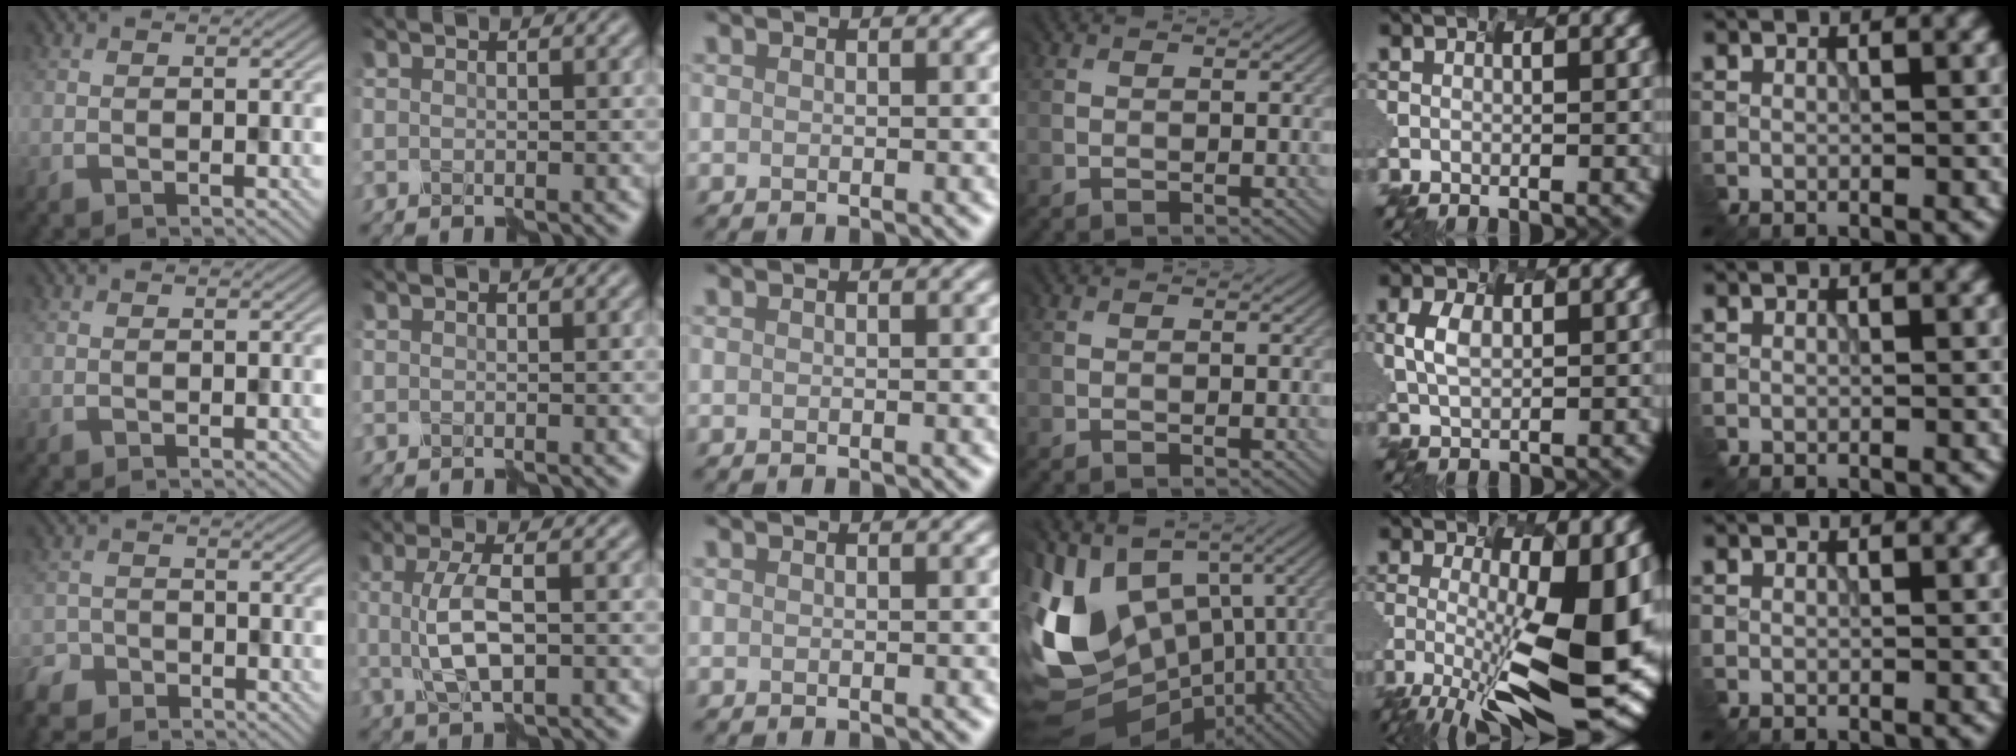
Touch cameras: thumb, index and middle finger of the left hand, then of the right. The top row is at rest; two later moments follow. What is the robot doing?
{"motion": "disassemble", "object": "puzzle pieces"}